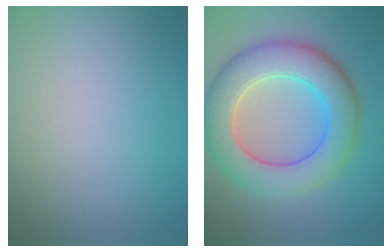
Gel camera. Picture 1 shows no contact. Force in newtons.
{"total": 8.8, "press": 8.8, "slide": 0.2}